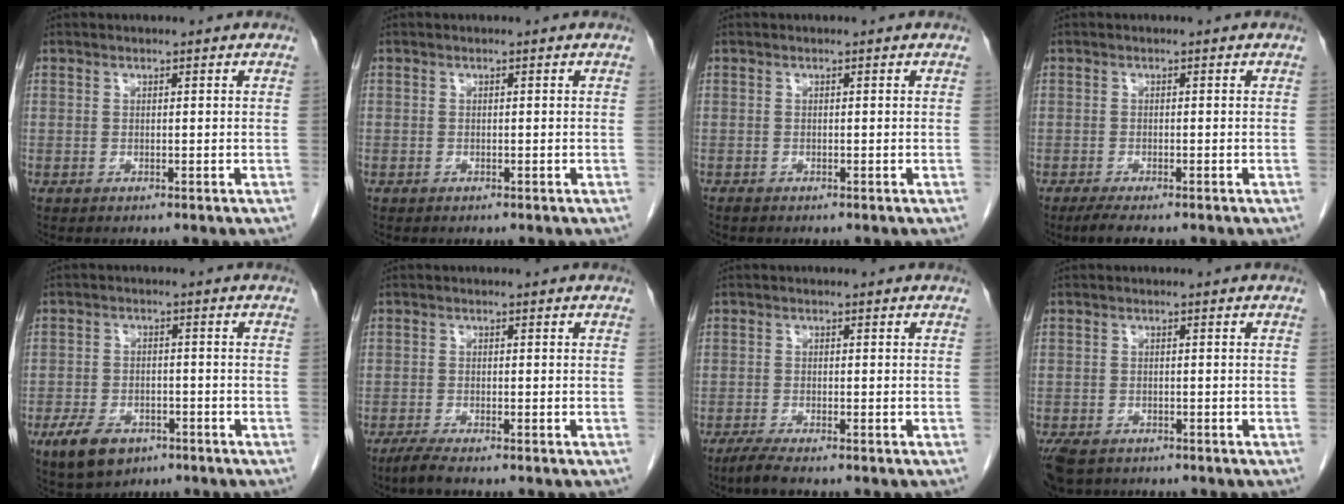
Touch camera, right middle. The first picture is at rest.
{"total": 0.0}
{"total": 0.0}
{"total": 3.5, "force": [-2.7, 0.5, 2.1], "torque": [-0.038, -0.010, -0.041]}
{"total": 7.3, "force": [-4.2, 4.3, 4.1], "torque": [-0.083, -0.002, -0.065]}
{"total": 2.5, "force": [-2.0, 0.0, 1.5], "torque": [-0.040, -0.008, -0.041]}
{"total": 2.8, "force": [-2.2, 0.0, 1.7], "torque": [-0.041, -0.009, -0.045]}
{"total": 6.1, "force": [-4.4, 3.3, 2.7], "torque": [-0.051, -0.008, -0.069]}